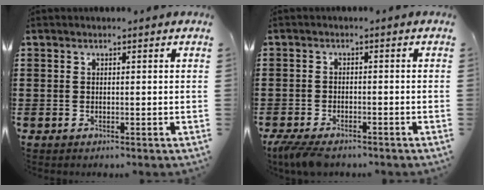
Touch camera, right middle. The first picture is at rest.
{"total": 3.0, "force": [-2.6, 0.8, 1.4], "torque": [-0.047, -0.006, -0.057]}